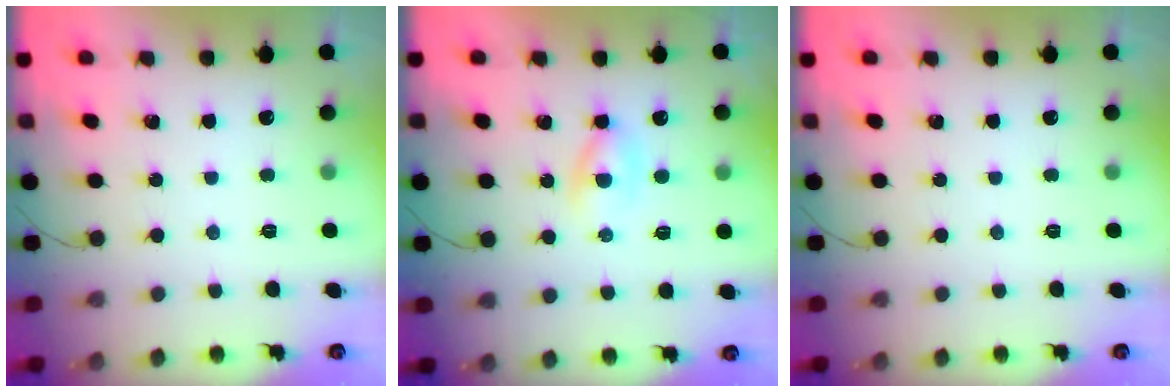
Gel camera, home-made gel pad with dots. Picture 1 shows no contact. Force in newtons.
{"total": 2.7, "press": 2.5, "slide": 1.1}
{"total": 0.0}